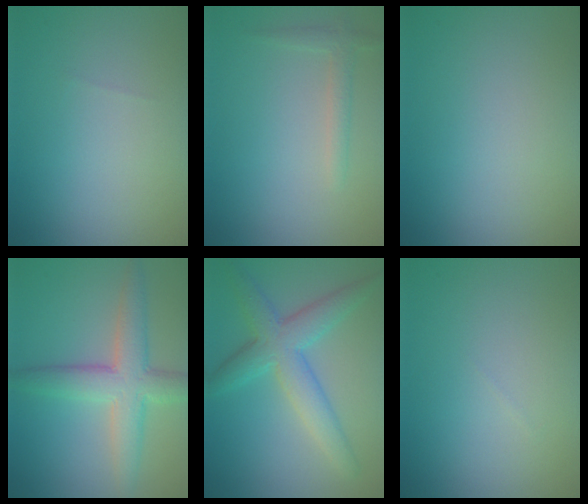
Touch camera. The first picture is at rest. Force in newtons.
{"total": 1.5, "press": 1.5, "slide": 0.1}
{"total": 0.0}
{"total": 5.3, "press": 5.3, "slide": 0.4}
{"total": 5.1, "press": 5.1, "slide": 0.1}
{"total": 0.0}